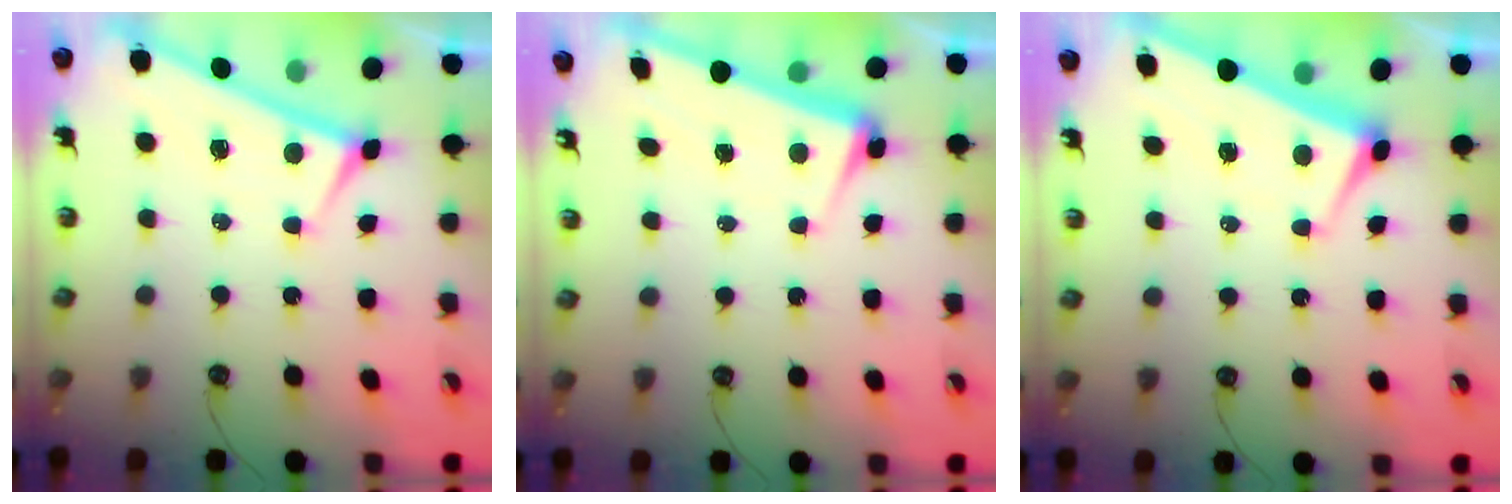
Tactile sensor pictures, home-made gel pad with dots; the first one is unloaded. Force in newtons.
{"total": 3.0, "press": 2.9, "slide": 0.9}
{"total": 1.6, "press": 1.2, "slide": 1.0}